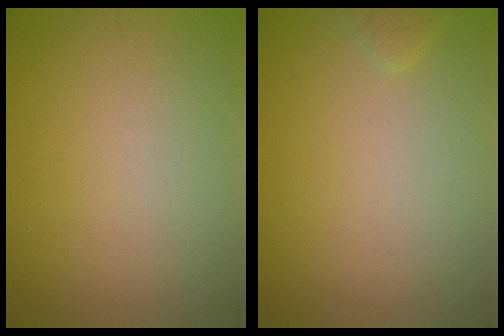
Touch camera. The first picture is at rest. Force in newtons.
{"total": 0.8, "press": 0.8, "slide": 0.1}